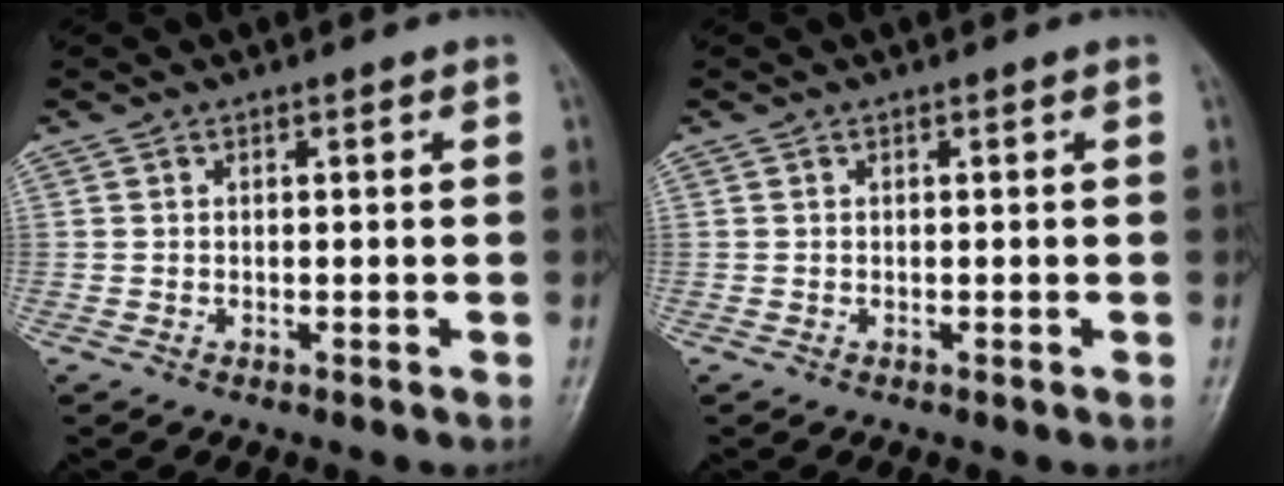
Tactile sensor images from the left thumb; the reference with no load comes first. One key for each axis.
{"total": 0.0}